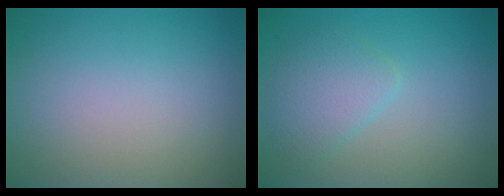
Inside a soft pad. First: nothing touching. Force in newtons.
{"total": 2.9, "press": 2.9, "slide": 0.0}